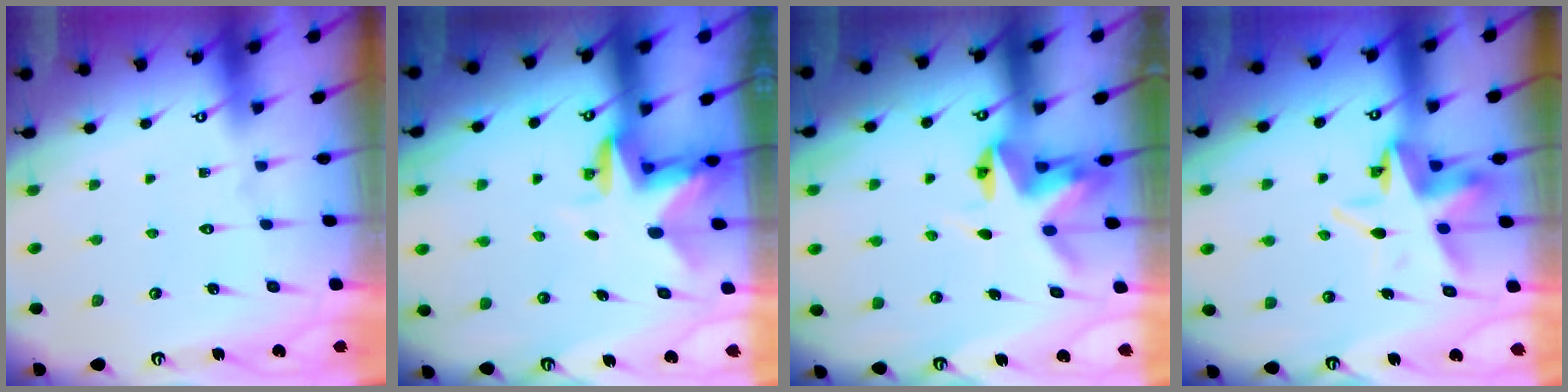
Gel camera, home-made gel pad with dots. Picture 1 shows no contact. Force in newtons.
{"total": 3.1, "press": 3.0, "slide": 0.5}
{"total": 4.8, "press": 4.8, "slide": 0.5}
{"total": 7.7, "press": 7.2, "slide": 2.7}